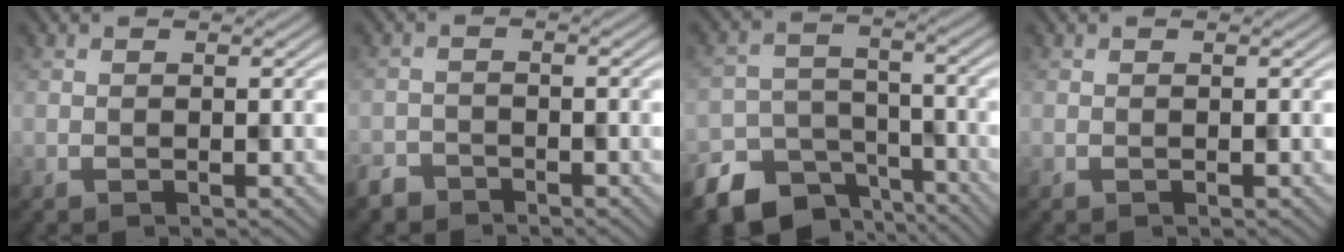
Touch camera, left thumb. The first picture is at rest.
{"total": 2.4, "force": [-2.3, 0.9, -0.1], "torque": [0.008, -0.001, -0.046]}
{"total": 9.7, "force": [-7.3, 5.5, 3.3], "torque": [-0.057, -0.019, -0.116]}
{"total": 0.0}